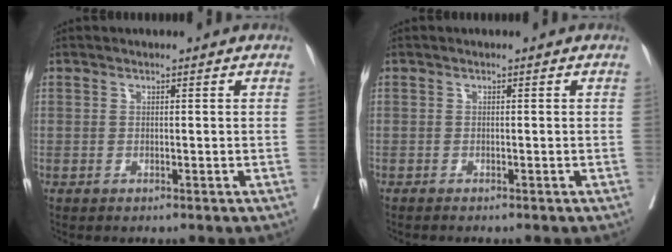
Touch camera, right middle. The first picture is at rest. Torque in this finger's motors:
{"motor_torque": [0.07, 0.01, -0.02, 0.00]}